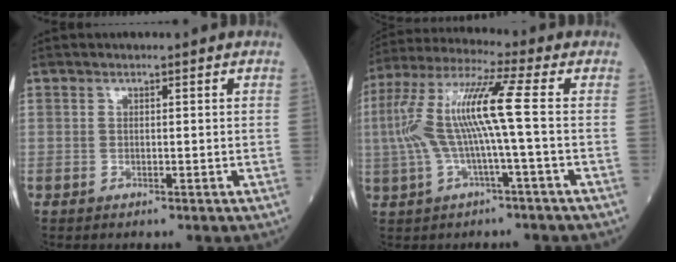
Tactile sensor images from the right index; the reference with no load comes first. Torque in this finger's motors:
{"motor_torque": [1.65, 0.49, 0.84, 0.21]}